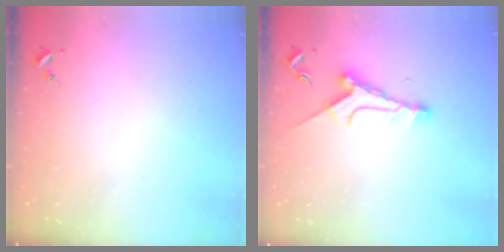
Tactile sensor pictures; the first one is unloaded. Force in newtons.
{"total": 9.4, "press": 9.4, "slide": 0.8}